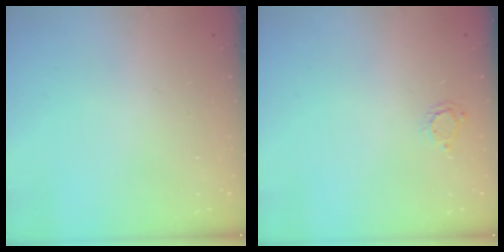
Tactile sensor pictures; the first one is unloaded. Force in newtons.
{"total": 3.3, "press": 3.3, "slide": 0.3}